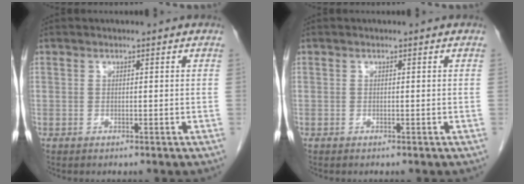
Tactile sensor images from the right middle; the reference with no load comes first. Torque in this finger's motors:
{"motor_torque": [0.57, -0.37, -0.10, -0.06]}